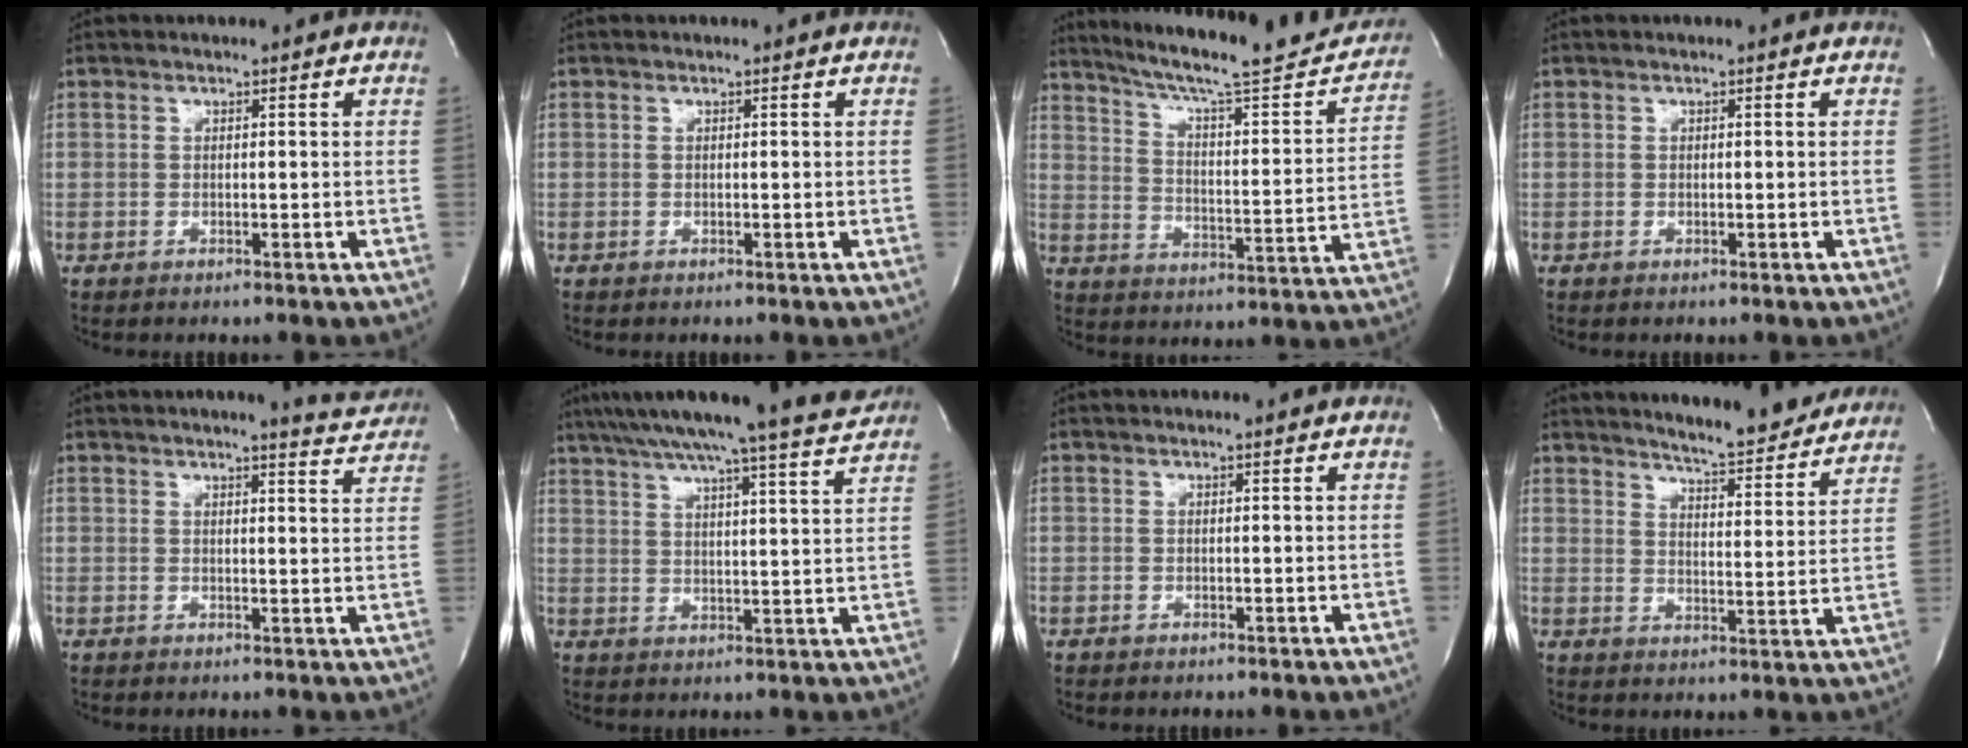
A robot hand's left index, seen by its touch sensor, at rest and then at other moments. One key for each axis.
{"total": 0.0}
{"total": 22.9, "fx": 20.4, "fy": 2.6, "fz": 10.1, "tx": -0.152, "ty": -0.032, "tz": 0.273}
{"total": 0.0}
{"total": 5.7, "fx": 5.6, "fy": 0.1, "fz": 1.4, "tx": -0.021, "ty": -0.018, "tz": 0.053}
{"total": 17.0, "fx": 15.2, "fy": -1.3, "fz": 7.4, "tx": -0.126, "ty": -0.020, "tz": 0.210}
{"total": 1.0, "fx": 1.0, "fy": -0.1, "fz": 0.4, "tx": -0.012, "ty": 0.004, "tz": 0.013}
{"total": 14.6, "fx": 13.7, "fy": 1.4, "fz": 5.0, "tx": -0.070, "ty": -0.025, "tz": 0.172}